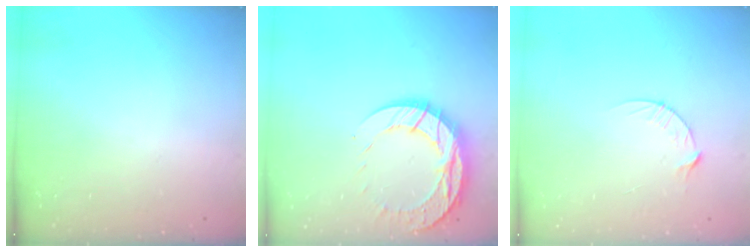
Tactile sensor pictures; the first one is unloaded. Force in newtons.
{"total": 13.8, "press": 13.7, "slide": 1.1}
{"total": 4.4, "press": 4.4, "slide": 0.6}